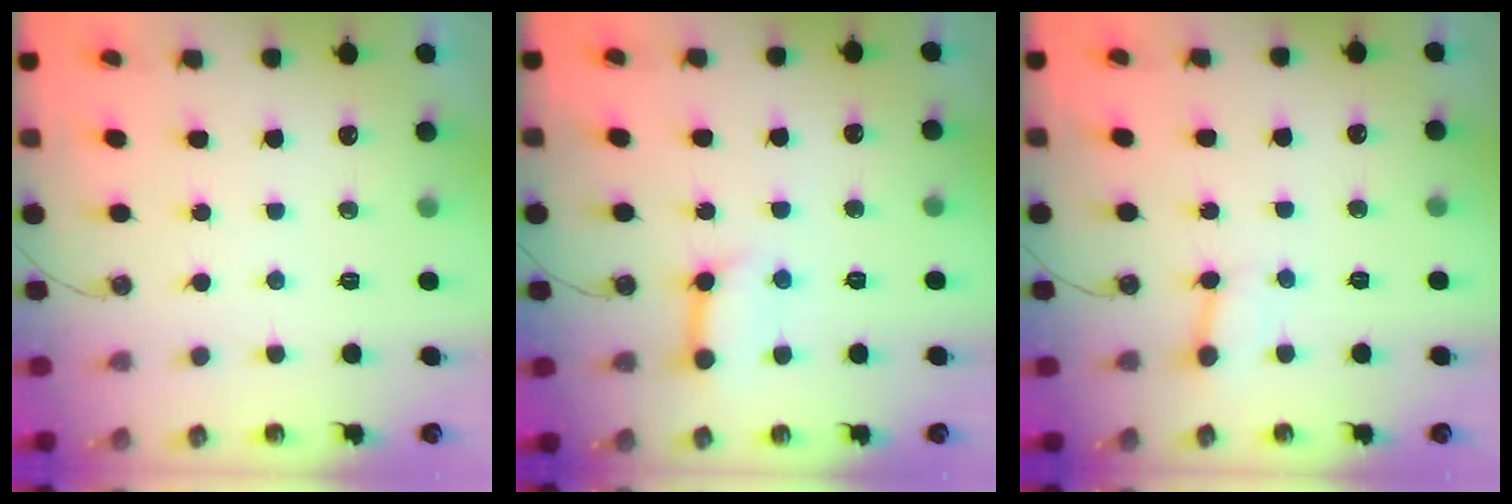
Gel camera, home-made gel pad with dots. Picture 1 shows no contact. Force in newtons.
{"total": 9.5, "press": 9.4, "slide": 1.1}
{"total": 2.4, "press": 2.4, "slide": 0.1}